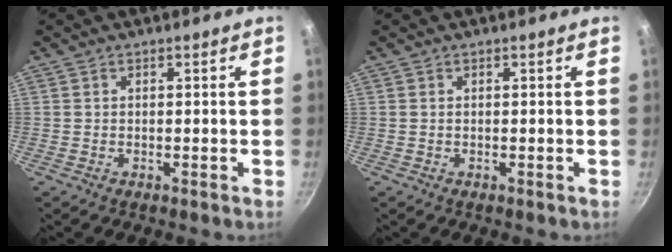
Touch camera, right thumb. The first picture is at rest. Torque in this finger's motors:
{"motor_torque": [0.17, 0.08, 0.41, -0.03, 0.05]}